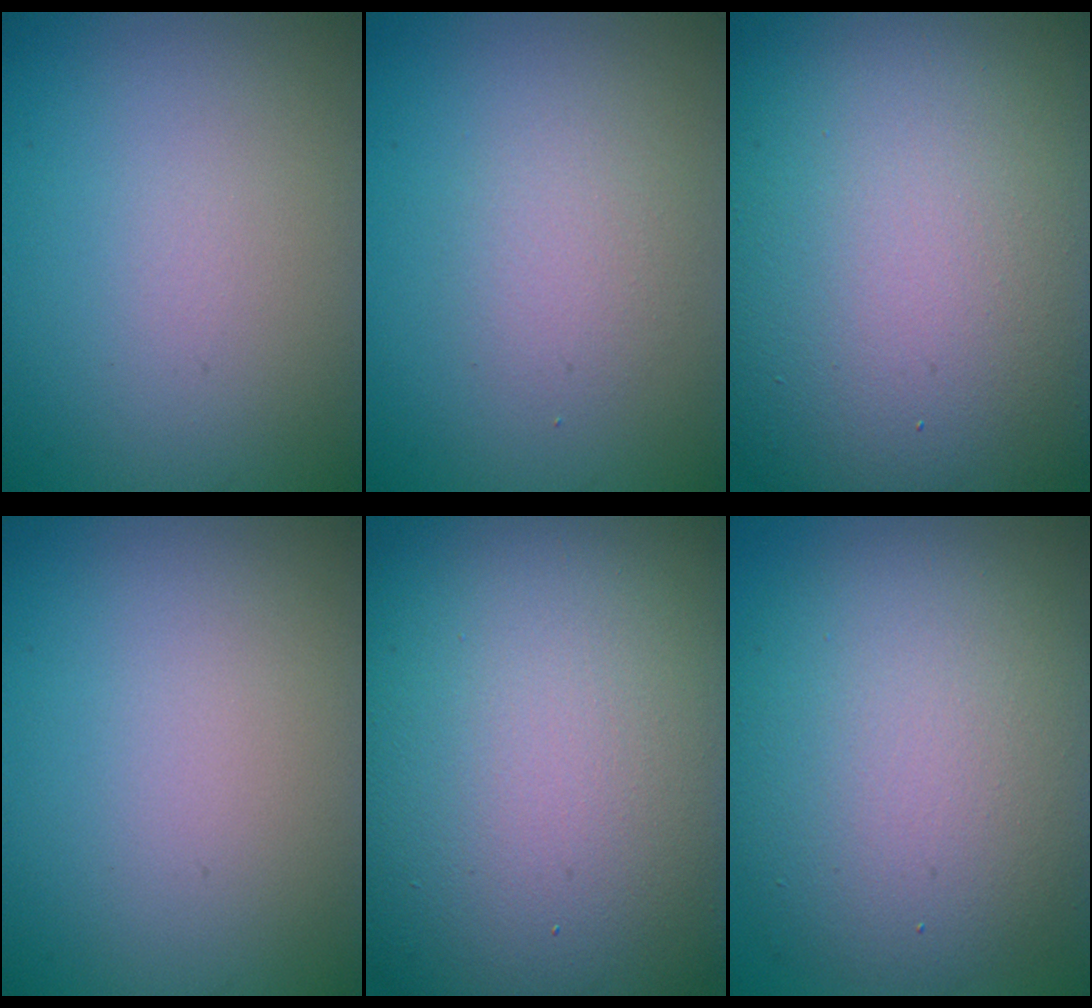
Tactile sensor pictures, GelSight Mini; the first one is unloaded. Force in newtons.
{"total": 1.7, "press": 1.7, "slide": 0.0}
{"total": 20.2, "press": 20.2, "slide": 0.8}
{"total": 0.0}
{"total": 22.1, "press": 22.1, "slide": 0.9}
{"total": 9.7, "press": 9.7, "slide": 0.6}